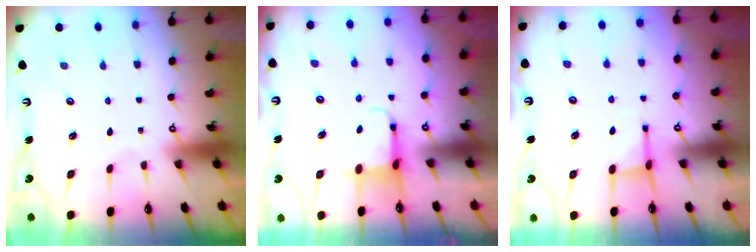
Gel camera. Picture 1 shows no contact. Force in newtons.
{"total": 4.0, "press": 3.8, "slide": 1.1}
{"total": 2.8, "press": 2.7, "slide": 0.6}